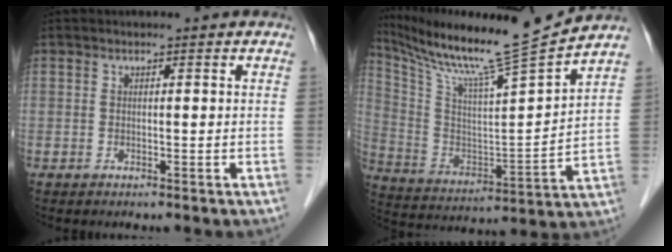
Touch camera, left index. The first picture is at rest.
{"total": 17.2, "force": [15.0, -1.8, 8.3], "torque": [-0.162, -0.032, 0.255]}